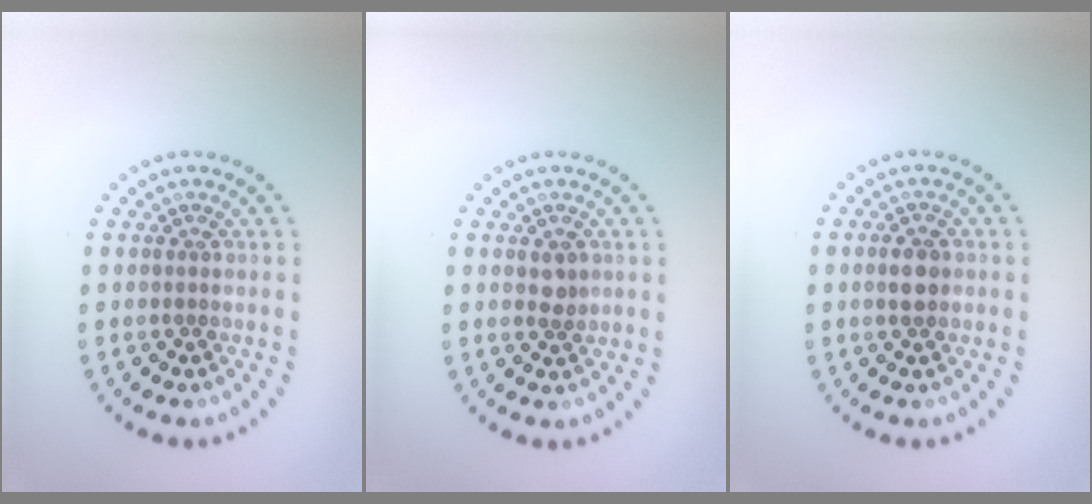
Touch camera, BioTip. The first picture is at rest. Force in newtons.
{"total": 1.6, "press": 1.5, "slide": 0.5}
{"total": 2.4, "press": 2.4, "slide": 0.0}